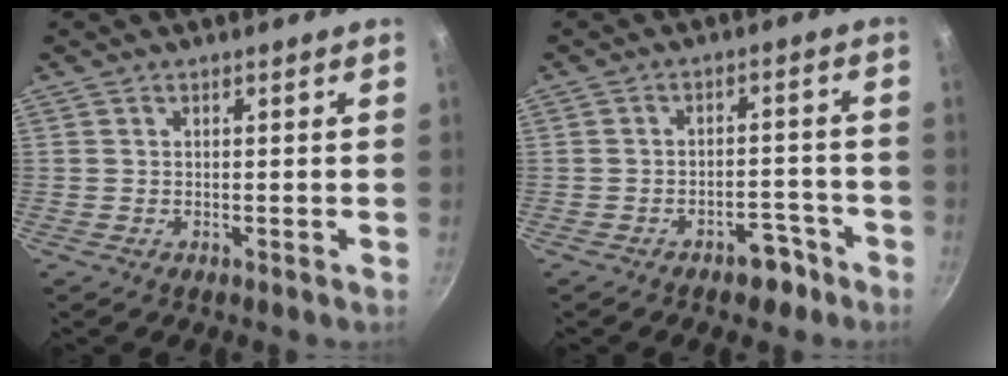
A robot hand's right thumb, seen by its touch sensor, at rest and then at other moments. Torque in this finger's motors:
{"motor_torque": [0.72, 0.23, 0.45, -0.27, 0.09]}